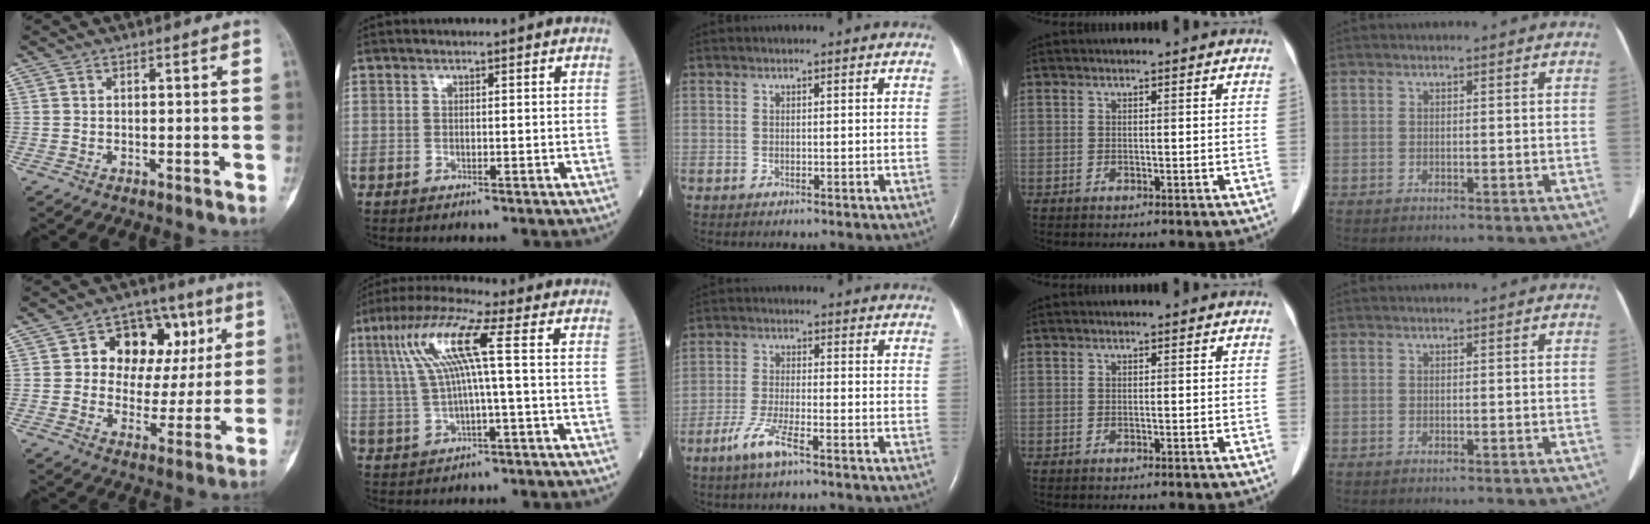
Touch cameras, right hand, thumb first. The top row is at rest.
{"thumb": {"total": 15.2, "force": [4.3, 11.2, 9.4], "torque": [-0.073, 0.015, 0.066]}, "index": {"total": 9.9, "force": [2.0, 0.1, 9.7], "torque": [-0.202, 0.029, 0.039]}, "middle": {"total": 5.4, "force": [-3.4, 0.6, 4.2], "torque": [-0.094, -0.008, -0.067]}}